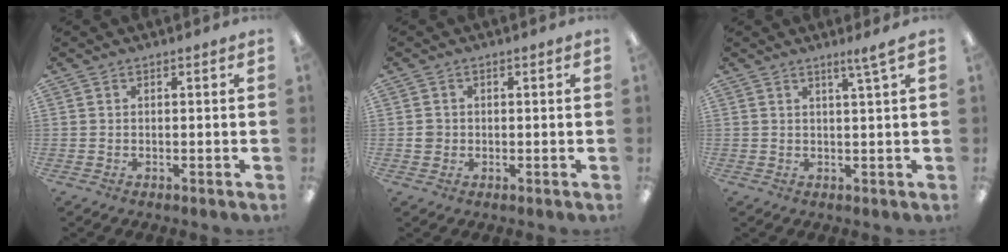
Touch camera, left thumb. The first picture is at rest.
{"total": 2.7, "force": [-0.2, 2.6, 0.5], "torque": [-0.003, 0.001, -0.006]}
{"total": 2.6, "force": [2.0, -0.3, 1.7], "torque": [-0.037, -0.007, 0.035]}